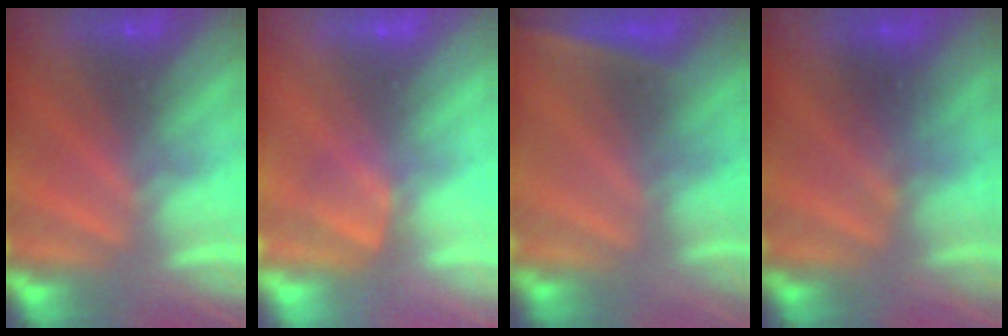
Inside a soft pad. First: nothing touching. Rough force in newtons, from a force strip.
{"total": 4.5}
{"total": 2.7}
{"total": 3.2}